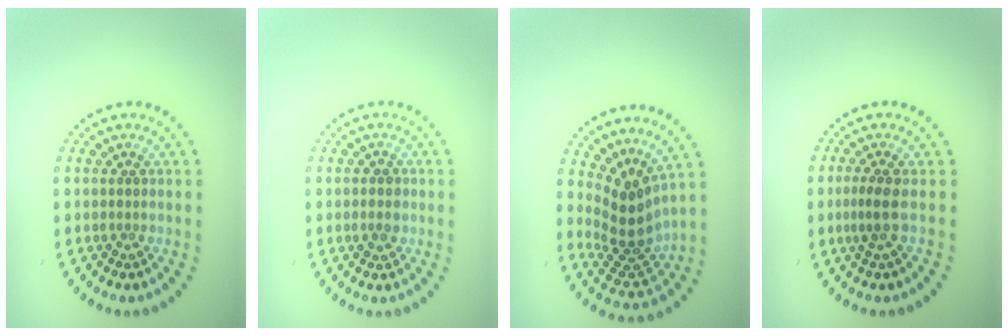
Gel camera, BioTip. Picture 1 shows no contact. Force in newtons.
{"total": 1.4, "press": 1.4, "slide": 0.3}
{"total": 4.1, "press": 2.9, "slide": 2.9}
{"total": 1.7, "press": 1.3, "slide": 1.1}